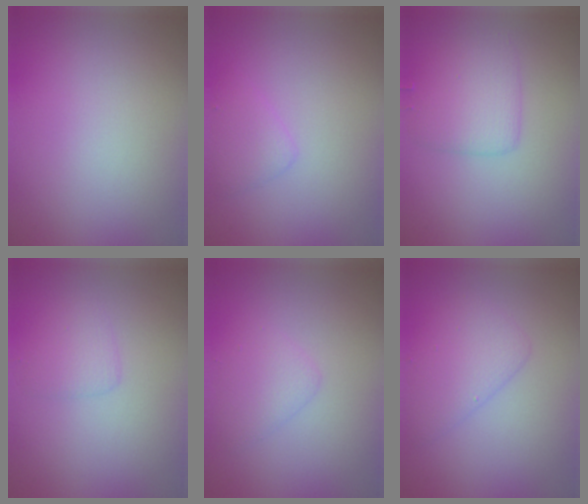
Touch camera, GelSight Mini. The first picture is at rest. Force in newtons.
{"total": 1.6, "press": 1.6, "slide": 0.1}
{"total": 3.1, "press": 3.1, "slide": 0.2}
{"total": 1.5, "press": 1.5, "slide": 0.1}
{"total": 1.8, "press": 1.8, "slide": 0.1}
{"total": 2.8, "press": 2.8, "slide": 0.1}